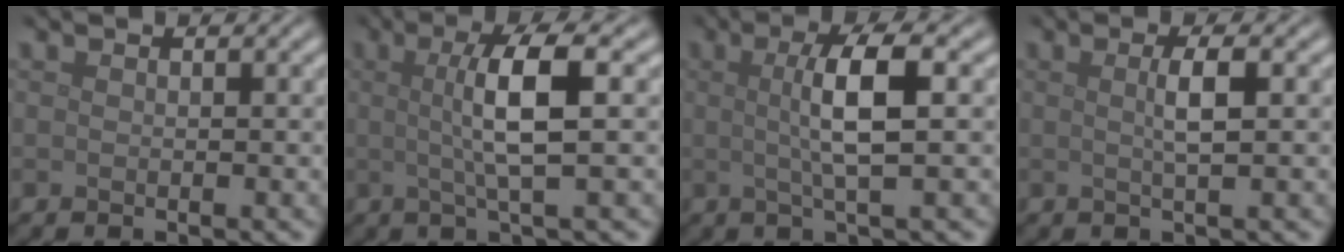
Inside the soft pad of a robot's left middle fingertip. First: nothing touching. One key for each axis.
{"total": 5.3, "fx": 0.5, "fy": 1.0, "fz": 5.2, "tx": -0.090, "ty": 0.008, "tz": 0.008}
{"total": 4.8, "fx": 0.5, "fy": 1.0, "fz": 4.7, "tx": -0.081, "ty": 0.006, "tz": 0.005}
{"total": 2.3, "fx": 0.3, "fy": 0.4, "fz": 2.2, "tx": -0.039, "ty": 0.005, "tz": 0.001}